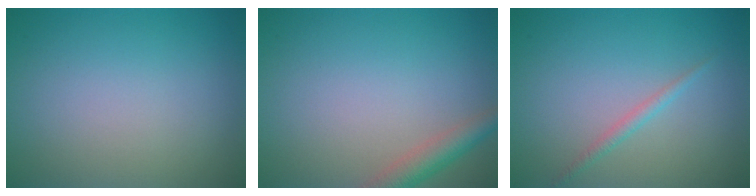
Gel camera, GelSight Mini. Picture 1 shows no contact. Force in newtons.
{"total": 2.9, "press": 2.9, "slide": 0.1}
{"total": 1.1, "press": 1.1, "slide": 0.0}